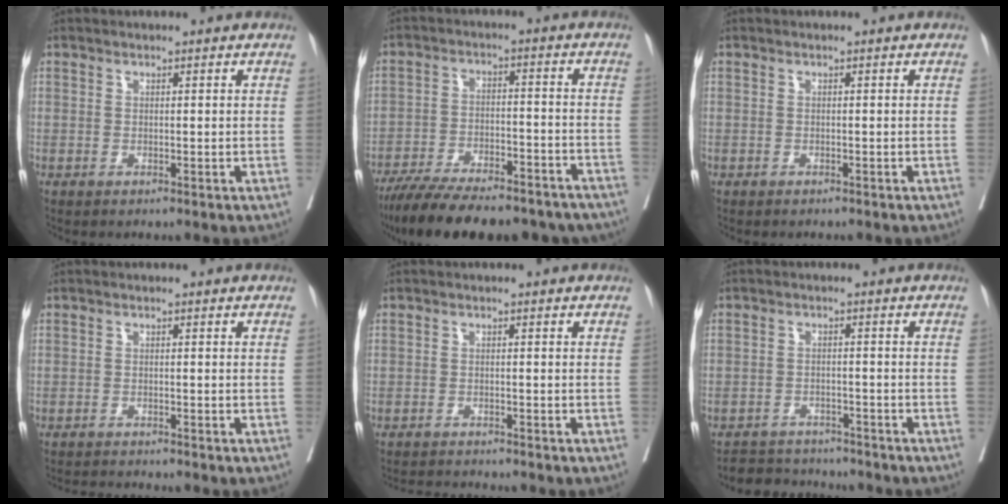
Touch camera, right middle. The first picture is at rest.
{"total": 22.7, "force": [-19.0, 6.1, 10.9], "torque": [-0.164, -0.008, -0.269]}
{"total": 1.4, "force": [-1.2, 0.5, 0.4], "torque": [-0.012, -0.002, -0.017]}
{"total": 3.0, "force": [-2.9, -0.7, 0.4], "torque": [-0.004, -0.014, -0.047]}
{"total": 3.9, "force": [-3.9, -0.3, 0.6], "torque": [-0.006, -0.015, -0.062]}
{"total": 6.0, "force": [-5.8, 1.6, 0.4], "torque": [0.002, 0.010, -0.086]}